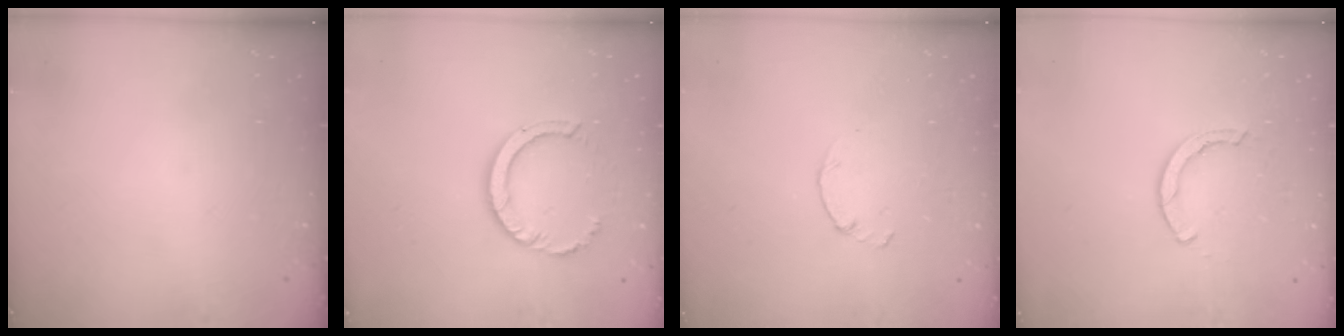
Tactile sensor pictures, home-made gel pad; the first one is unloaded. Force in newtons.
{"total": 8.3, "press": 8.2, "slide": 0.6}
{"total": 0.9, "press": 0.8, "slide": 0.3}
{"total": 2.3, "press": 2.3, "slide": 0.1}